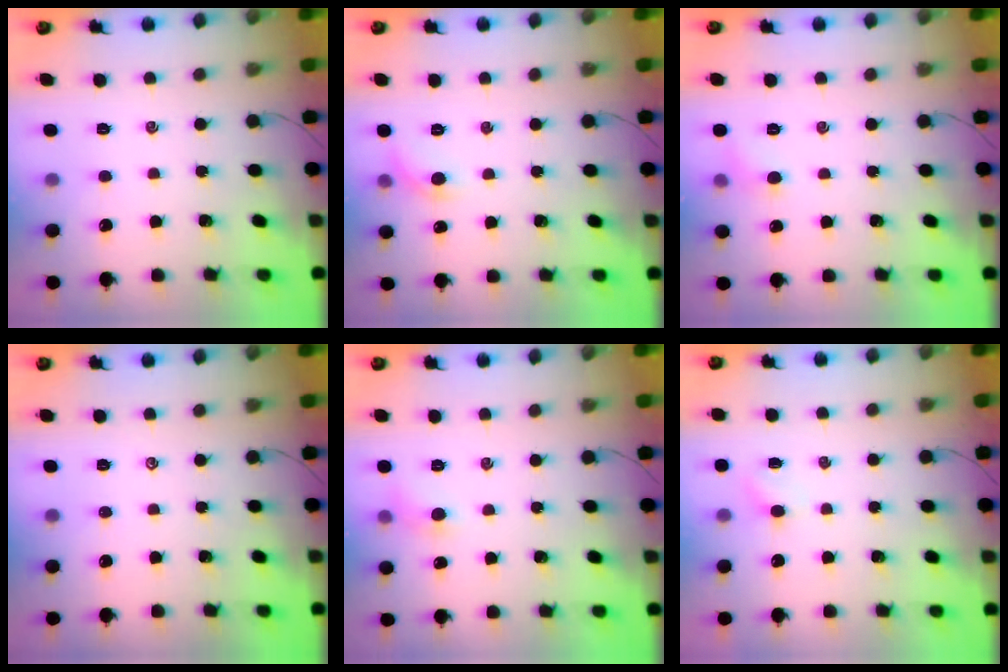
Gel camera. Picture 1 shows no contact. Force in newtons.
{"total": 6.0, "press": 5.8, "slide": 1.7}
{"total": 5.4, "press": 5.1, "slide": 1.8}
{"total": 0.0}
{"total": 5.7, "press": 5.3, "slide": 2.0}
{"total": 1.6, "press": 1.5, "slide": 0.6}